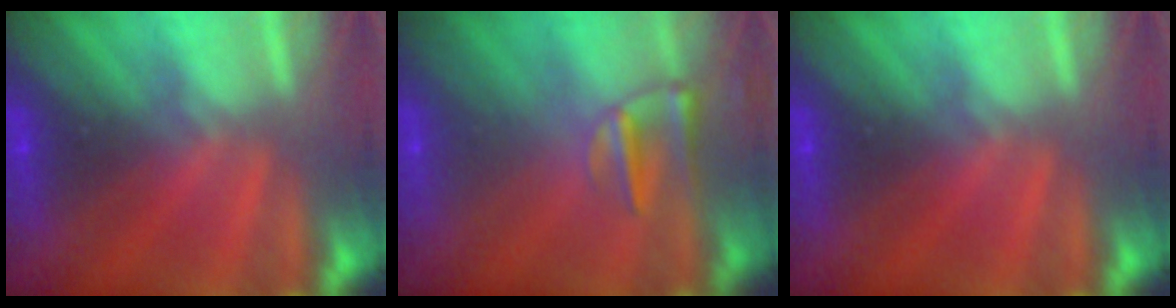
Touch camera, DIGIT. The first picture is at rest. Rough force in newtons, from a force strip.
{"total": 2.4}
{"total": 0.0}